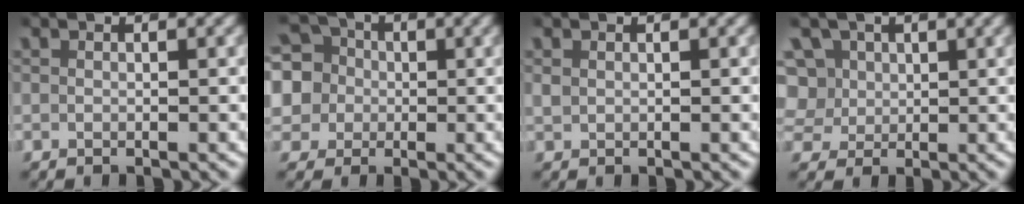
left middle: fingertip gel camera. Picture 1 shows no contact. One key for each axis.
{"total": 11.3, "fx": 0.5, "fy": 10.6, "fz": 4.1, "tx": -0.119, "ty": -0.030, "tz": 0.004}
{"total": 0.8, "fx": 0.3, "fy": 0.6, "fz": 0.3, "tx": -0.012, "ty": 0.002, "tz": 0.010}
{"total": 8.7, "fx": 1.1, "fy": 7.9, "fz": 3.3, "tx": -0.112, "ty": -0.026, "tz": 0.024}